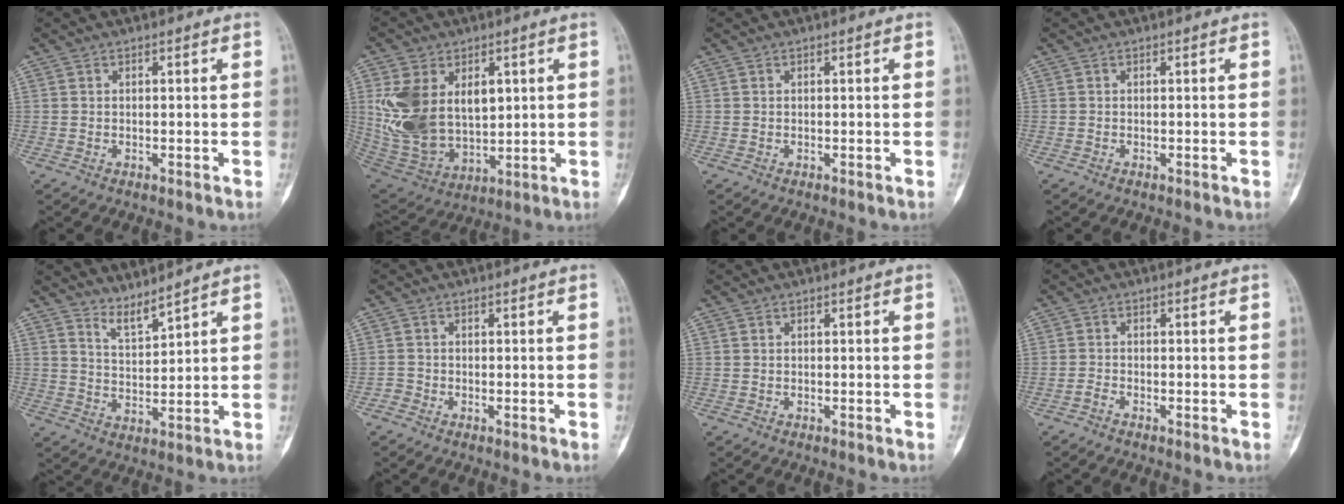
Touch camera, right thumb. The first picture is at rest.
{"total": 17.4, "force": [3.7, 11.5, 12.5], "torque": [-0.224, -0.013, 0.093]}
{"total": 0.0}
{"total": 0.0}
{"total": 4.2, "force": [4.0, 0.1, 1.2], "torque": [-0.020, -0.048, 0.084]}
{"total": 1.1, "force": [-0.8, 0.7, 0.2], "torque": [0.005, 0.002, -0.022]}
{"total": 0.0}
{"total": 1.1, "force": [-1.0, 0.2, 0.4], "torque": [-0.013, 0.005, -0.022]}